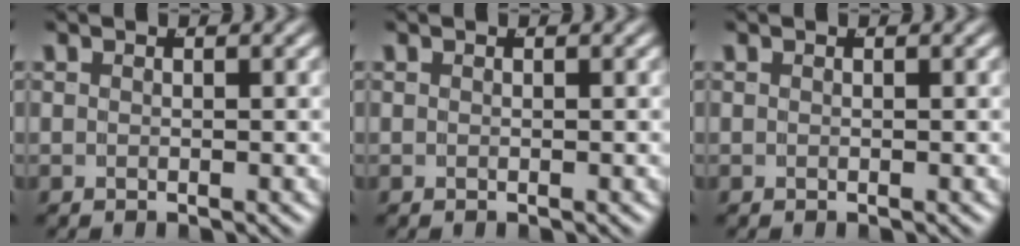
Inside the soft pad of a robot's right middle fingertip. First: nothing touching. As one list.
[{"total": 0.0}, {"total": 0.0}]